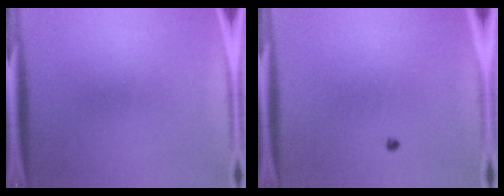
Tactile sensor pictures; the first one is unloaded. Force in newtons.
{"total": 0.7}